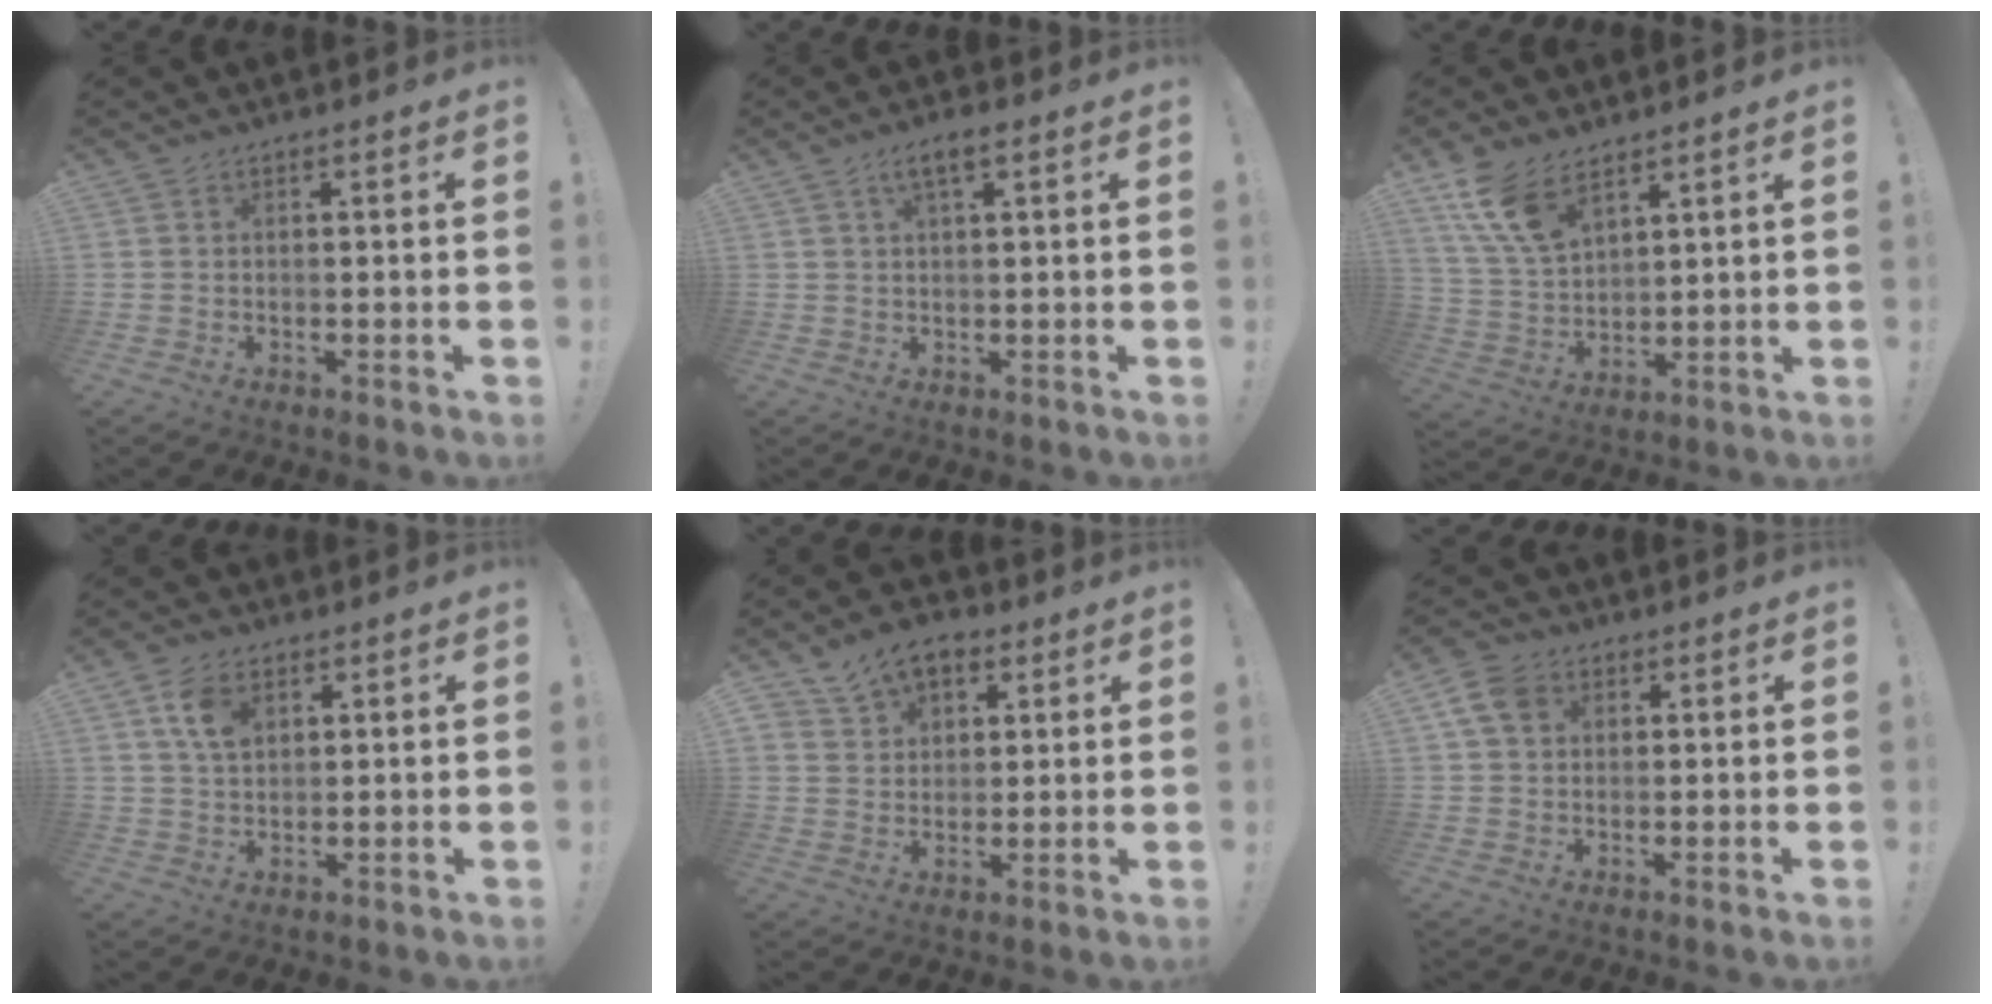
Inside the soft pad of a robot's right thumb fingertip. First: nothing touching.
{"total": 4.0, "force": [1.8, 1.0, 3.5], "torque": [-0.055, -0.003, 0.027]}
{"total": 11.9, "force": [8.0, 5.8, 6.7], "torque": [-0.135, -0.039, 0.155]}
{"total": 8.0, "force": [3.5, 5.3, 4.8], "torque": [-0.082, -0.002, 0.067]}
{"total": 9.3, "force": [5.5, 6.6, 3.6], "torque": [-0.053, -0.025, 0.106]}
{"total": 7.8, "force": [2.9, 5.8, 4.2], "torque": [-0.080, 0.001, 0.060]}